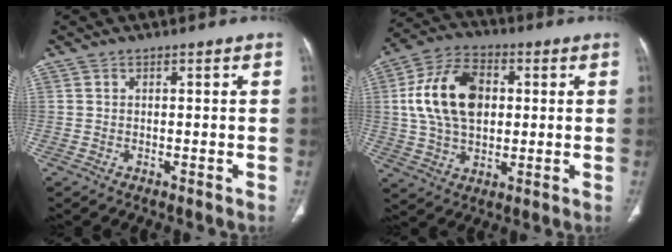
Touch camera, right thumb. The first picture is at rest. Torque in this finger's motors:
{"motor_torque": [1.25, 3.01, 1.14, -0.51, 0.17]}